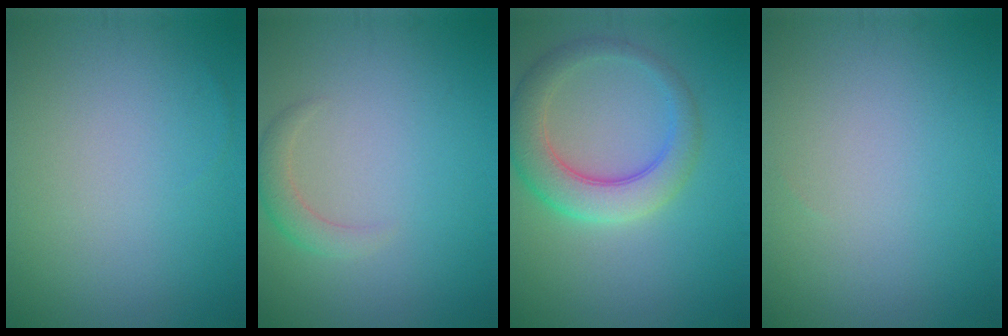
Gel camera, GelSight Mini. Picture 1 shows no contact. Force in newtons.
{"total": 1.9, "press": 1.9, "slide": 0.0}
{"total": 5.3, "press": 5.3, "slide": 0.4}
{"total": 0.0}